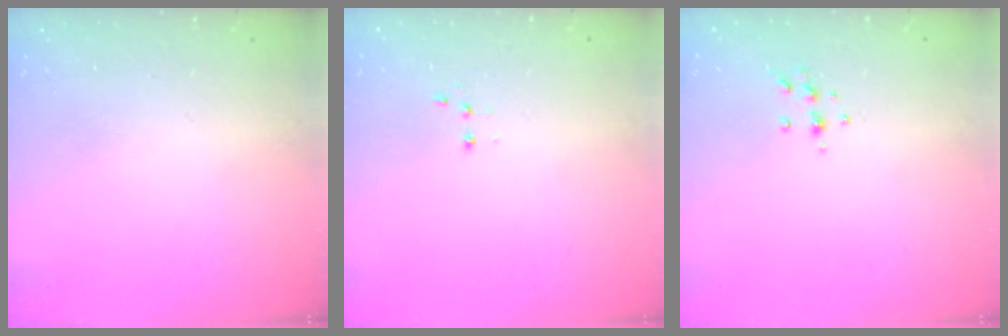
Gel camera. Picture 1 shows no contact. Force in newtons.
{"total": 2.8, "press": 2.7, "slide": 0.7}
{"total": 6.2, "press": 6.1, "slide": 0.8}